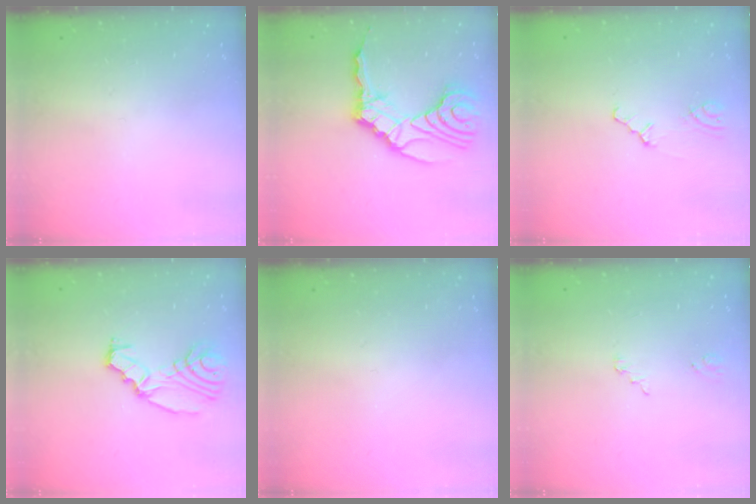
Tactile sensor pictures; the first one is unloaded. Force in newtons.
{"total": 15.4, "press": 15.2, "slide": 2.1}
{"total": 1.1, "press": 1.1, "slide": 0.3}
{"total": 10.3, "press": 9.9, "slide": 2.8}
{"total": 0.0}
{"total": 2.2, "press": 2.2, "slide": 0.2}